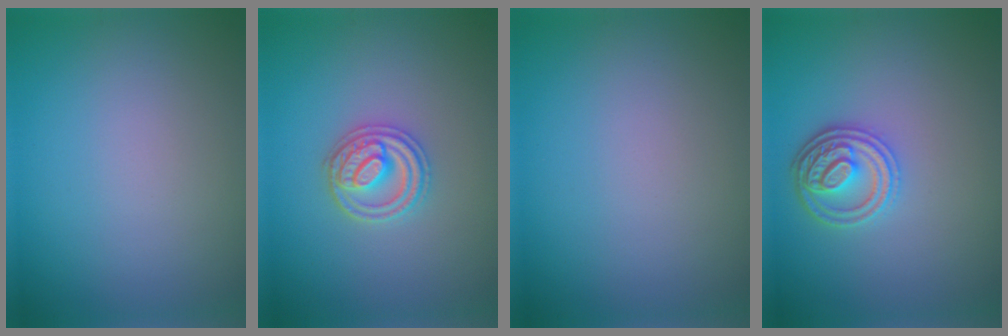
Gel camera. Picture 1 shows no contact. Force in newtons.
{"total": 2.8, "press": 2.8, "slide": 0.4}
{"total": 0.0}
{"total": 3.2, "press": 3.0, "slide": 1.3}